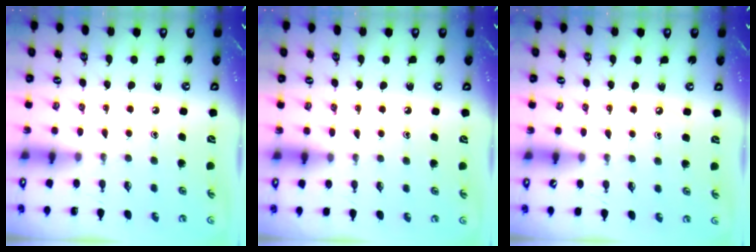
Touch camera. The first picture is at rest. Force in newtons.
{"total": 2.9, "press": 2.9, "slide": 0.5}
{"total": 2.5, "press": 2.4, "slide": 0.4}